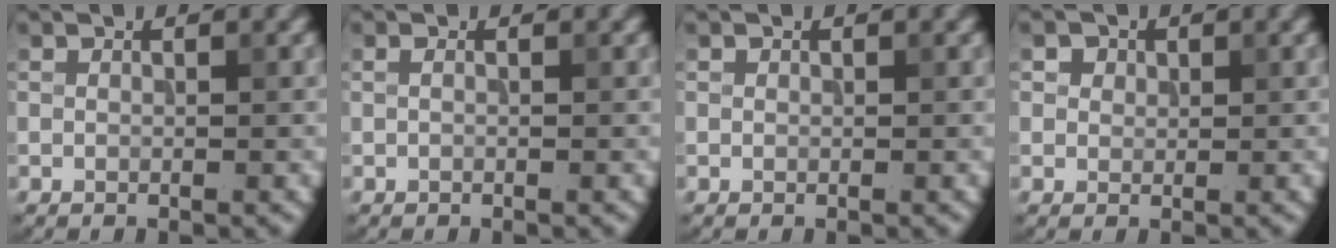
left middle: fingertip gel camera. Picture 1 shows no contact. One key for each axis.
{"total": 0.6, "fx": 0.2, "fy": 0.3, "fz": 0.5, "tx": -0.012, "ty": -0.003, "tz": 0.002}
{"total": 0.0}
{"total": 2.8, "fx": 1.7, "fy": 1.9, "fz": 1.1, "tx": -0.027, "ty": 0.004, "tz": 0.021}